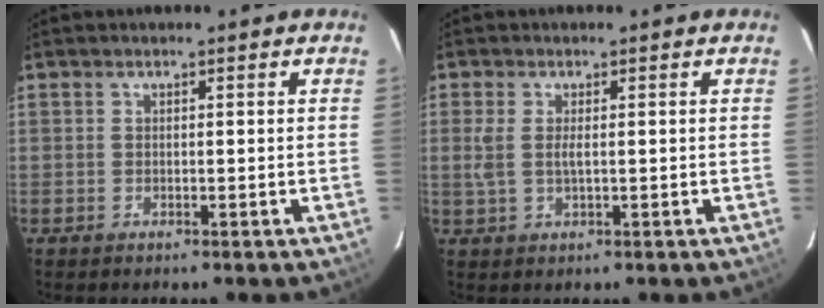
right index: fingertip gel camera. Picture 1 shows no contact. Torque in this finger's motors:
{"motor_torque": [0.36, -0.02, 0.23, 0.08]}